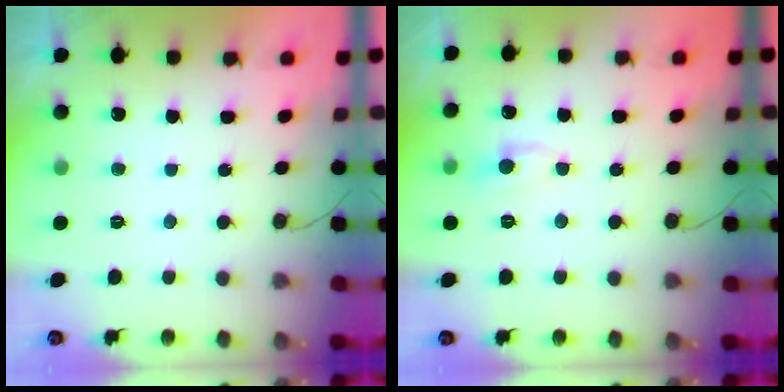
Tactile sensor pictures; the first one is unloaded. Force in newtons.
{"total": 5.6, "press": 5.6, "slide": 0.6}